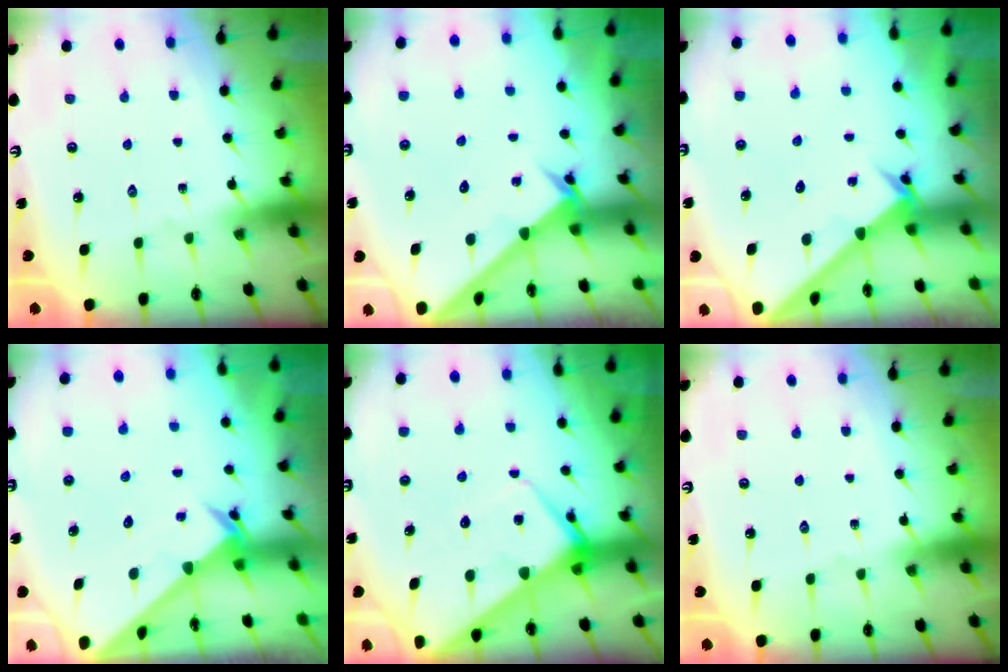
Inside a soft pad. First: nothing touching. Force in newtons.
{"total": 2.2, "press": 2.2, "slide": 0.2}
{"total": 2.2, "press": 2.2, "slide": 0.2}
{"total": 2.2, "press": 2.2, "slide": 0.1}
{"total": 6.7, "press": 6.6, "slide": 0.6}
{"total": 0.0}